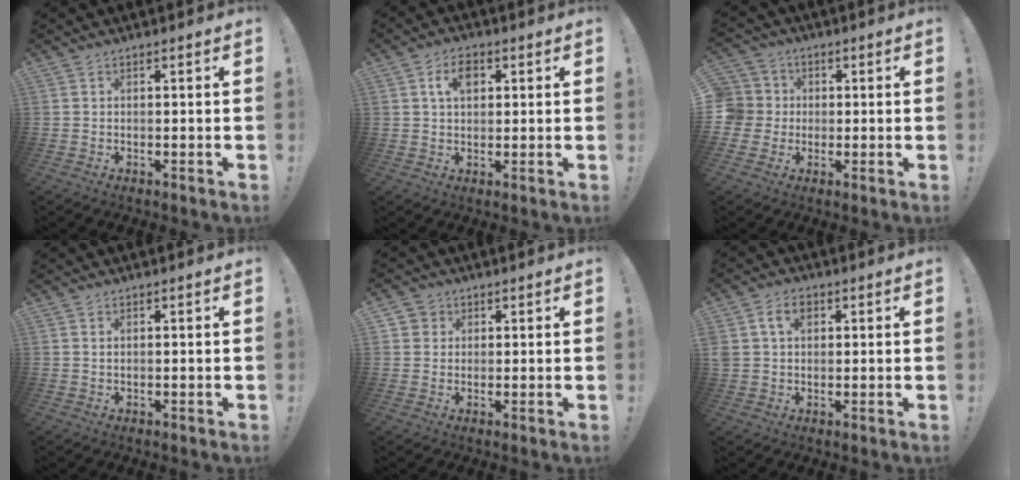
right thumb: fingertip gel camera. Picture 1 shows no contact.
{"total": 6.3, "force": [2.1, 4.1, 4.3], "torque": [-0.071, 0.006, 0.036]}
{"total": 6.6, "force": [-0.1, 6.4, 1.6], "torque": [-0.046, 0.009, 0.002]}
{"total": 0.8, "force": [0.6, 0.3, 0.4], "torque": [-0.016, 0.003, 0.013]}
{"total": 3.3, "force": [1.4, 2.9, 0.2], "torque": [-0.002, -0.003, 0.026]}
{"total": 6.3, "force": [2.4, 4.6, 3.6], "torque": [-0.062, 0.006, 0.046]}